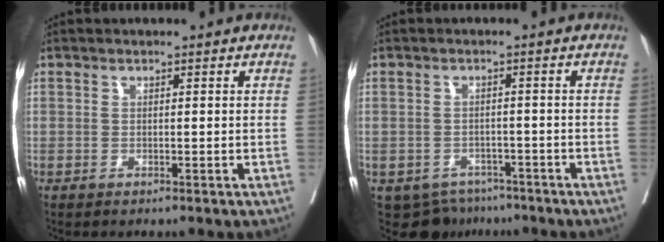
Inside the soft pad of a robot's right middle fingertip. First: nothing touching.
{"total": 6.4, "force": [-4.8, 4.2, 0.7], "torque": [-0.003, 0.007, -0.062]}